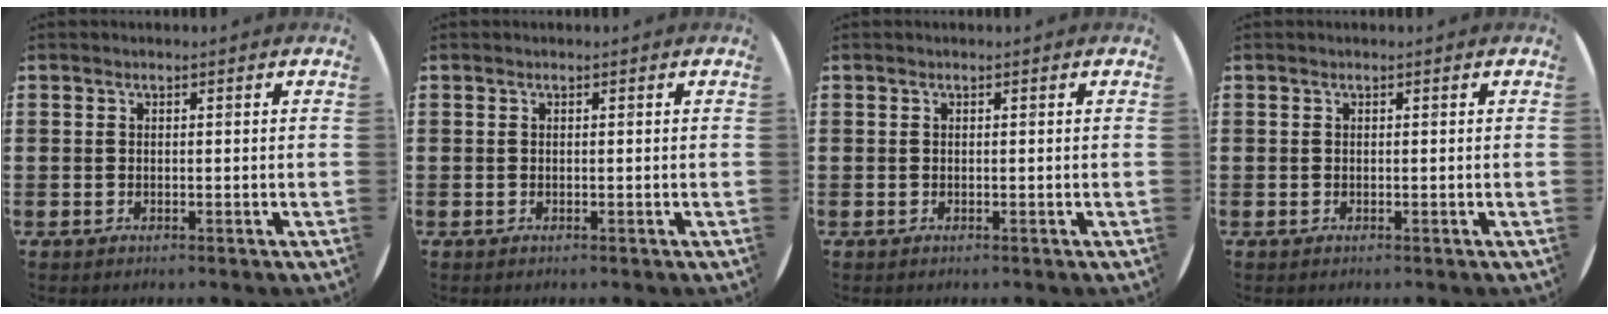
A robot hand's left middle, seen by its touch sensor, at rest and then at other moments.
{"total": 0.0}
{"total": 0.0}
{"total": 0.0}